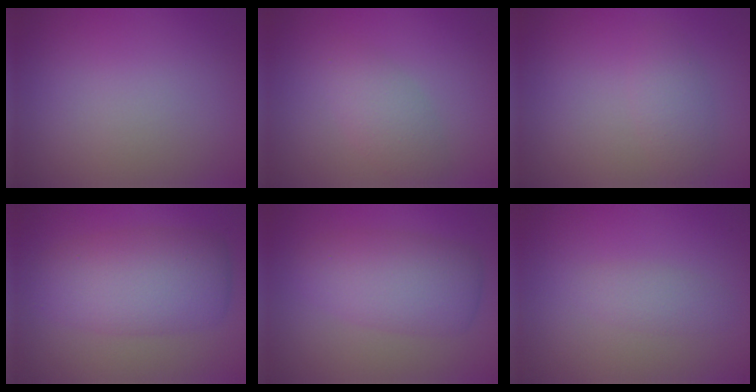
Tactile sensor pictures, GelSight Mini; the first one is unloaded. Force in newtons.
{"total": 2.4, "press": 2.4, "slide": 0.2}
{"total": 2.0, "press": 2.0, "slide": 0.1}
{"total": 7.0, "press": 7.0, "slide": 0.1}
{"total": 5.0, "press": 5.0, "slide": 0.2}
{"total": 1.4, "press": 1.4, "slide": 0.1}